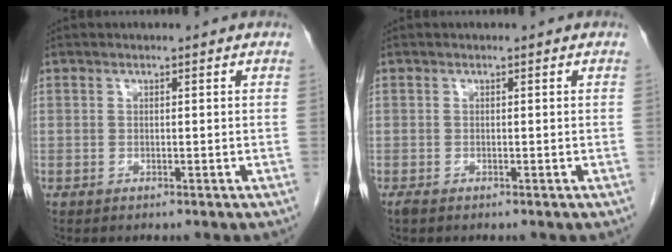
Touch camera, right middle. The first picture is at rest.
{"total": 0.7, "force": [-0.6, 0.2, 0.4], "torque": [-0.012, -0.004, -0.011]}